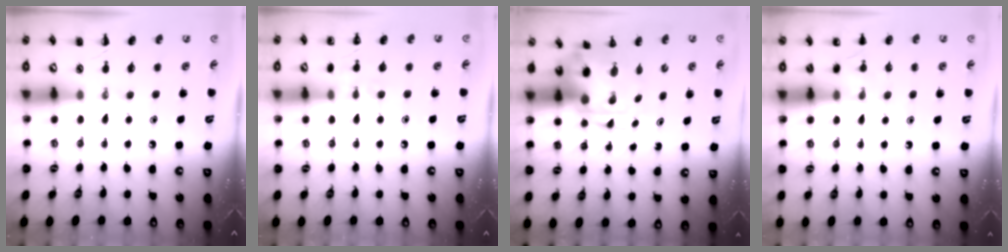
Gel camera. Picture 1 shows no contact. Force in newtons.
{"total": 6.4, "press": 6.1, "slide": 1.8}
{"total": 6.1, "press": 5.9, "slide": 1.4}
{"total": 5.5, "press": 5.1, "slide": 2.0}